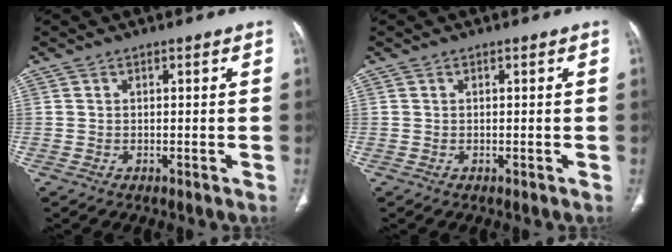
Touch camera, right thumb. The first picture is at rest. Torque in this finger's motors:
{"motor_torque": [0.00, 0.00, -0.06, 0.04, 0.01]}